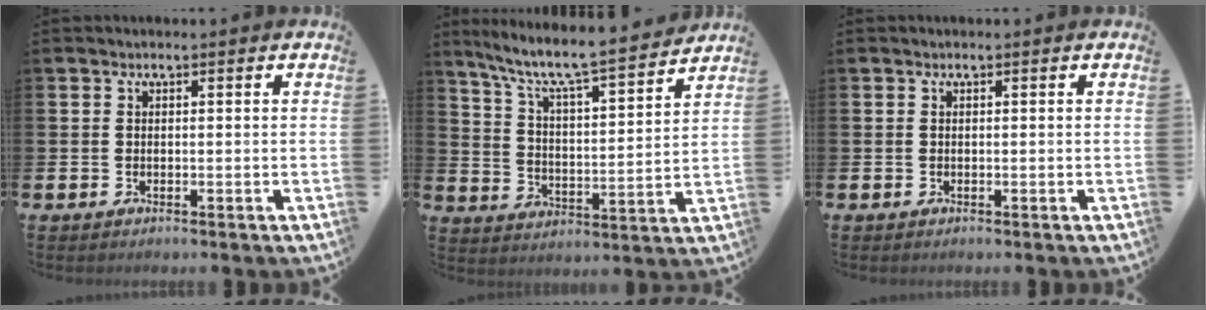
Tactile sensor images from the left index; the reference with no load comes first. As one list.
[{"total": 8.3, "force": [7.5, 0.7, 3.5], "torque": [-0.095, -0.059, 0.121]}, {"total": 0.0}]